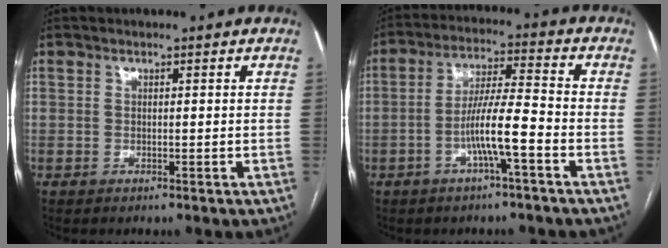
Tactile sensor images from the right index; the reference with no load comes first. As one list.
[{"total": 8.0, "force": [-3.2, 0.2, 7.3], "torque": [-0.138, 0.013, -0.058]}]